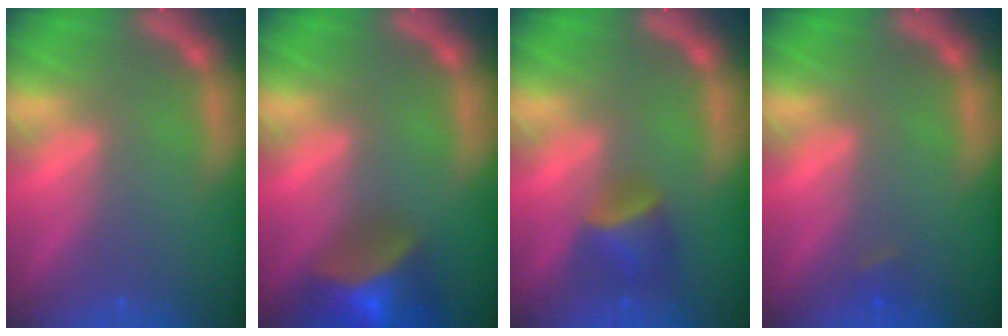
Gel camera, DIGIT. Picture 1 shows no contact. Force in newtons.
{"total": 8.0}
{"total": 3.4}
{"total": 0.9}